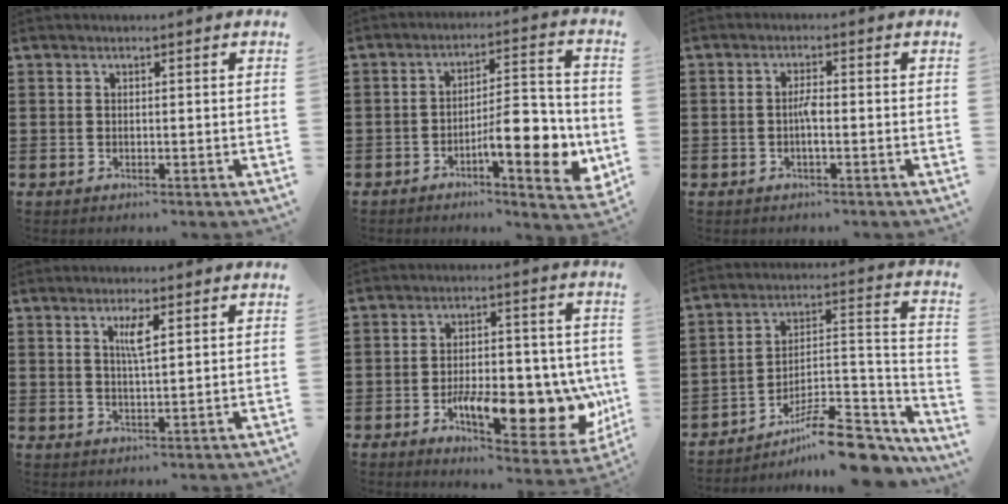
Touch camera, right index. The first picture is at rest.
{"total": 9.9, "force": [-3.6, 3.0, 8.8], "torque": [-0.121, -0.003, -0.062]}
{"total": 2.5, "force": [-0.5, 0.5, 2.4], "torque": [-0.053, -0.002, -0.013]}
{"total": 3.0, "force": [1.3, 0.5, 2.7], "torque": [-0.049, -0.001, 0.018]}
{"total": 14.9, "force": [-4.0, 6.7, 12.7], "torque": [-0.189, -0.007, -0.055]}
{"total": 11.7, "force": [-9.1, 2.9, 6.7], "torque": [-0.096, 0.035, -0.165]}